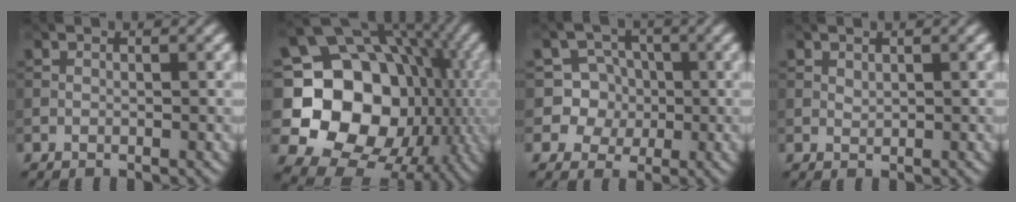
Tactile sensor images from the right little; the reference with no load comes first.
{"total": 15.7, "force": [-1.7, 12.5, 9.3], "torque": [-0.147, -0.018, -0.043]}
{"total": 5.9, "force": [0.0, 5.7, 1.5], "torque": [-0.021, 0.023, -0.011]}
{"total": 0.6, "force": [0.3, 0.3, 0.4], "torque": [-0.014, -0.001, 0.007]}